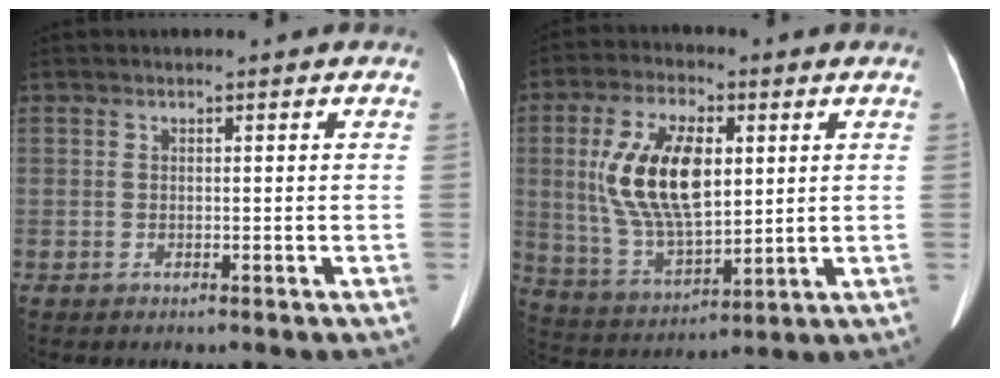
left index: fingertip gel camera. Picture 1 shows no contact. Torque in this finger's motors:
{"motor_torque": [1.85, -0.29, 1.05, 0.21]}